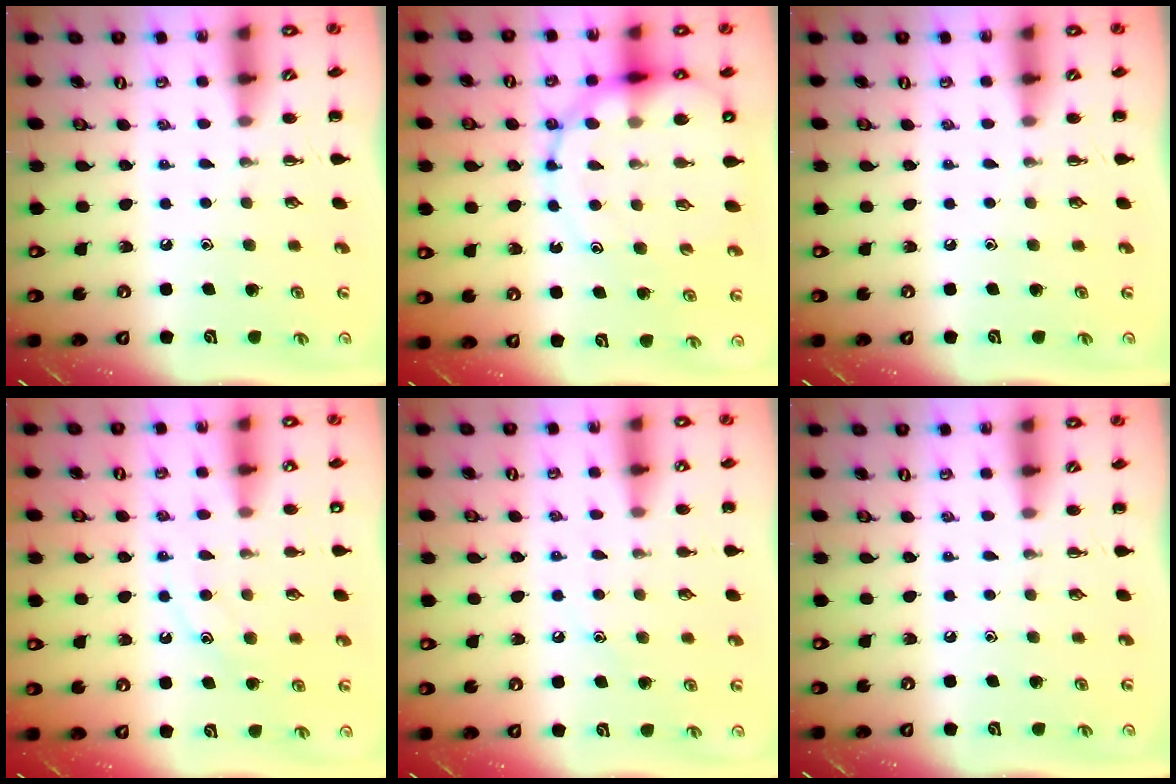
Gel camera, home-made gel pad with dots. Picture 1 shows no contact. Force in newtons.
{"total": 16.7, "press": 16.2, "slide": 4.1}
{"total": 0.0}
{"total": 11.8, "press": 11.7, "slide": 1.4}
{"total": 8.5, "press": 8.4, "slide": 1.7}
{"total": 0.0}